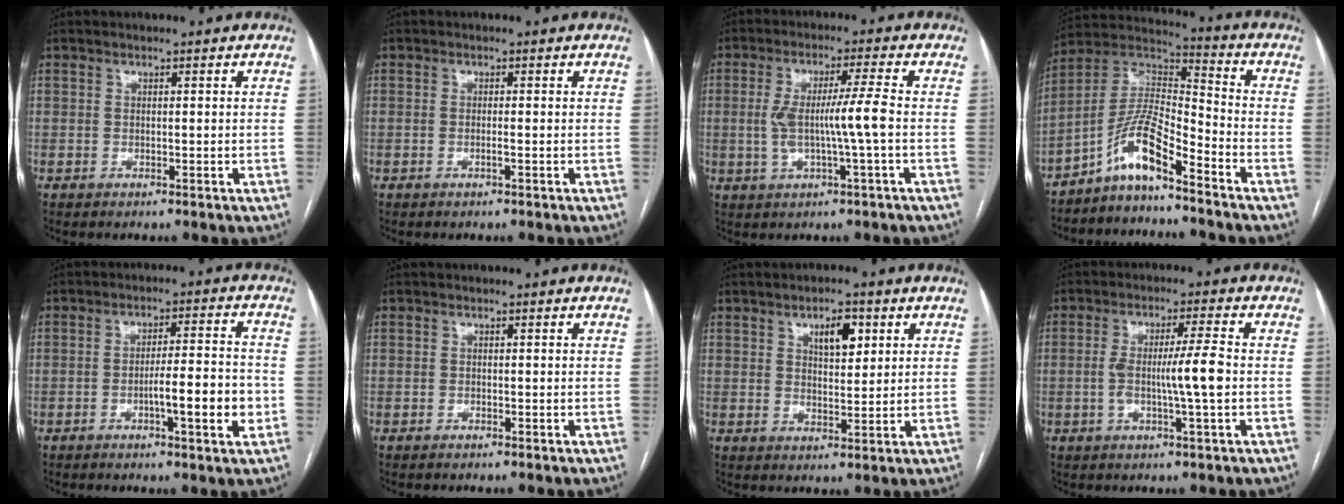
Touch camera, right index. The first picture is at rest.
{"total": 0.8, "force": [-0.4, -0.1, 0.7], "torque": [-0.014, 0.001, -0.006]}
{"total": 7.4, "force": [-0.7, -0.4, 7.4], "torque": [-0.142, 0.006, -0.010]}
{"total": 9.8, "force": [-6.6, 1.5, 7.1], "torque": [-0.150, 0.022, -0.128]}
{"total": 8.3, "force": [-2.5, 0.7, 7.9], "torque": [-0.119, 0.005, -0.039]}
{"total": 0.0}
{"total": 5.1, "force": [2.4, 2.0, 4.1], "torque": [-0.067, 0.003, 0.040]}
{"total": 6.8, "force": [-0.9, -0.4, 6.8], "torque": [-0.122, 0.003, -0.015]}